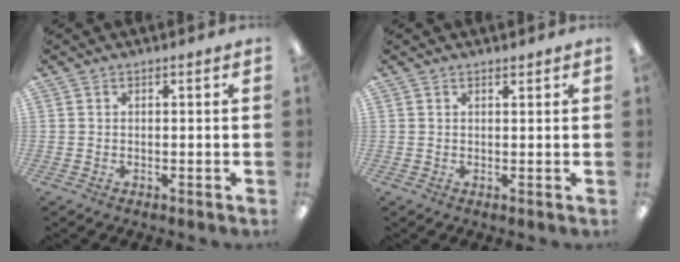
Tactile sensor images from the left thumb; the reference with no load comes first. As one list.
[{"total": 0.8, "force": [0.7, 0.2, 0.1], "torque": [0.005, -0.004, 0.012]}]